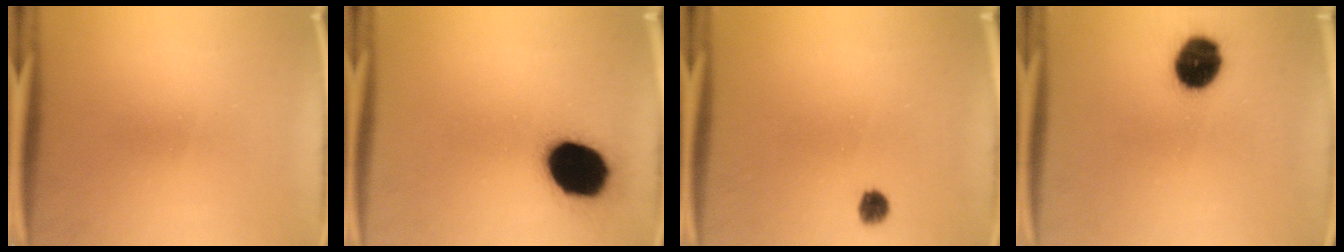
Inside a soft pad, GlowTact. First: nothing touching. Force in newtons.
{"total": 19.1}
{"total": 2.3}
{"total": 11.4}